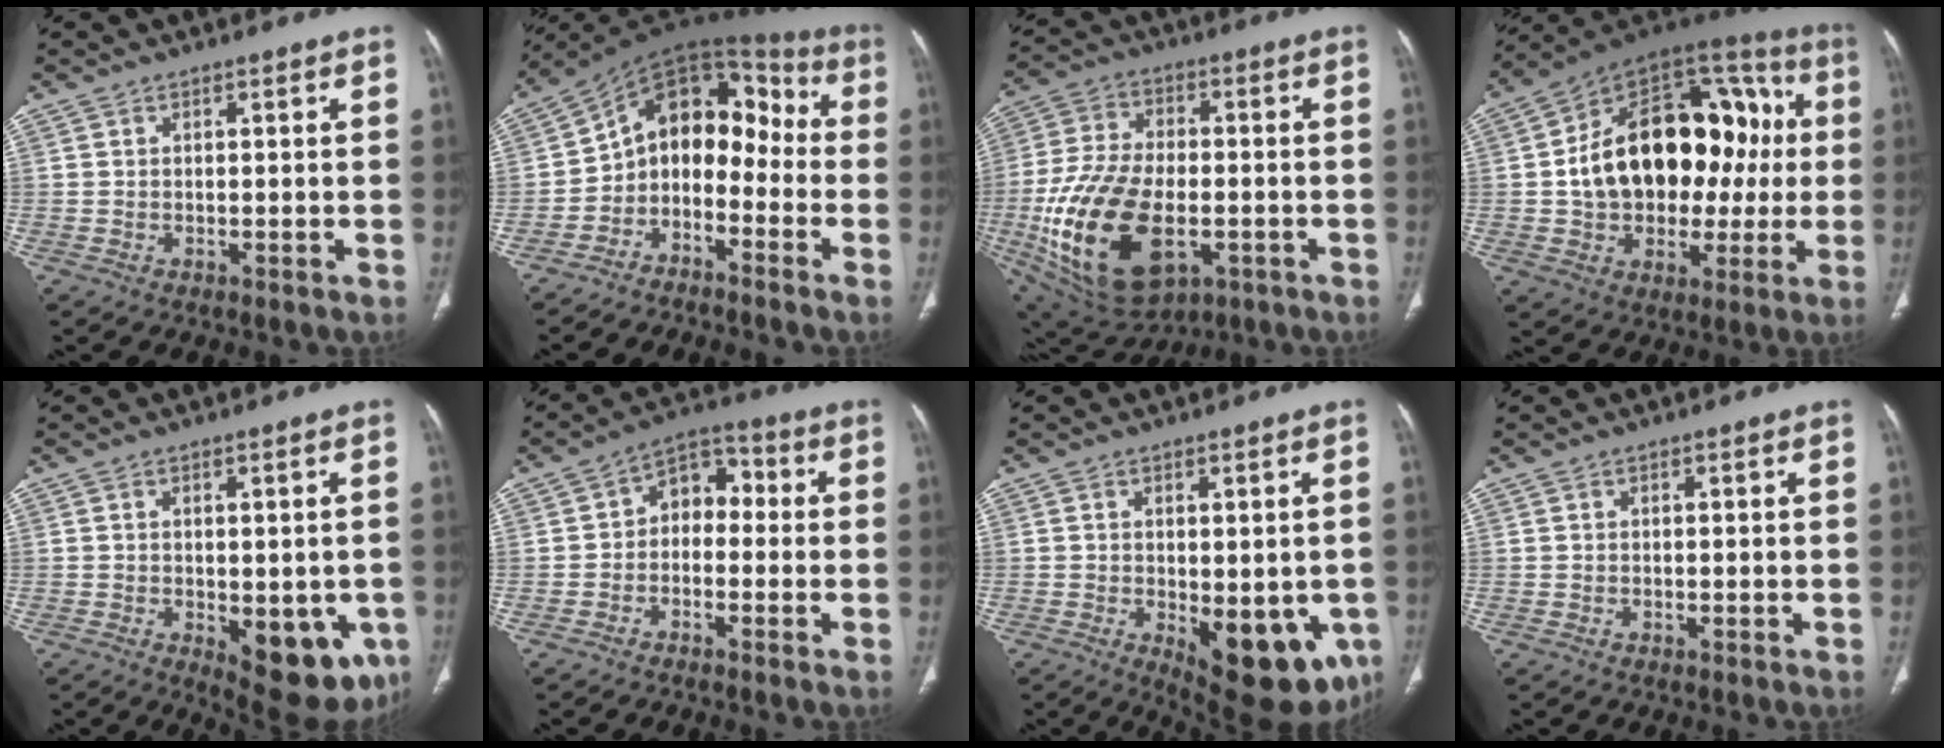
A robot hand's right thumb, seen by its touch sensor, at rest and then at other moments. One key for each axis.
{"total": 13.6, "fx": -4.2, "fy": 9.6, "fz": 8.7, "tx": -0.087, "ty": 0.104, "tz": -0.083}
{"total": 23.6, "fx": -5.8, "fy": 13.6, "fz": 18.4, "tx": -0.349, "ty": 0.002, "tz": -0.077}
{"total": 28.6, "fx": 1.2, "fy": 18.3, "fz": 22.0, "tx": -0.316, "ty": 0.045, "tz": 0.026}
{"total": 12.9, "fx": -4.1, "fy": 6.1, "fz": 10.6, "tx": -0.107, "ty": -0.010, "tz": -0.036}
{"total": 7.3, "fx": -0.5, "fy": 5.2, "fz": 5.1, "tx": -0.047, "ty": 0.037, "tz": -0.026}
{"total": 15.1, "fx": -4.6, "fy": 6.8, "fz": 12.7, "tx": -0.125, "ty": -0.015, "tz": -0.040}
{"total": 0.0}